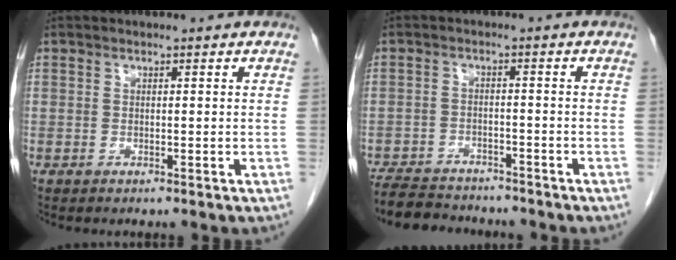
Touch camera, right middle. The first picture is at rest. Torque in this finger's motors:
{"motor_torque": [0.83, -0.75, 0.04, 0.04]}